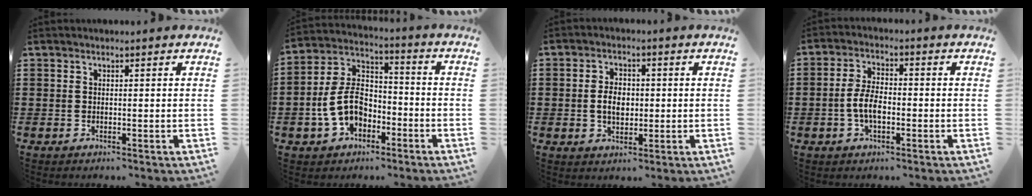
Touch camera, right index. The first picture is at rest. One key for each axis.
{"total": 9.5, "fx": -3.0, "fy": 6.5, "fz": 6.2, "tx": -0.160, "ty": 0.014, "tz": -0.063}
{"total": 4.2, "fx": -0.1, "fy": 2.9, "fz": 3.0, "tx": -0.054, "ty": 0.008, "tz": -0.006}
{"total": 5.1, "fx": -1.3, "fy": 2.6, "fz": 4.3, "tx": -0.103, "ty": -0.001, "tz": -0.031}